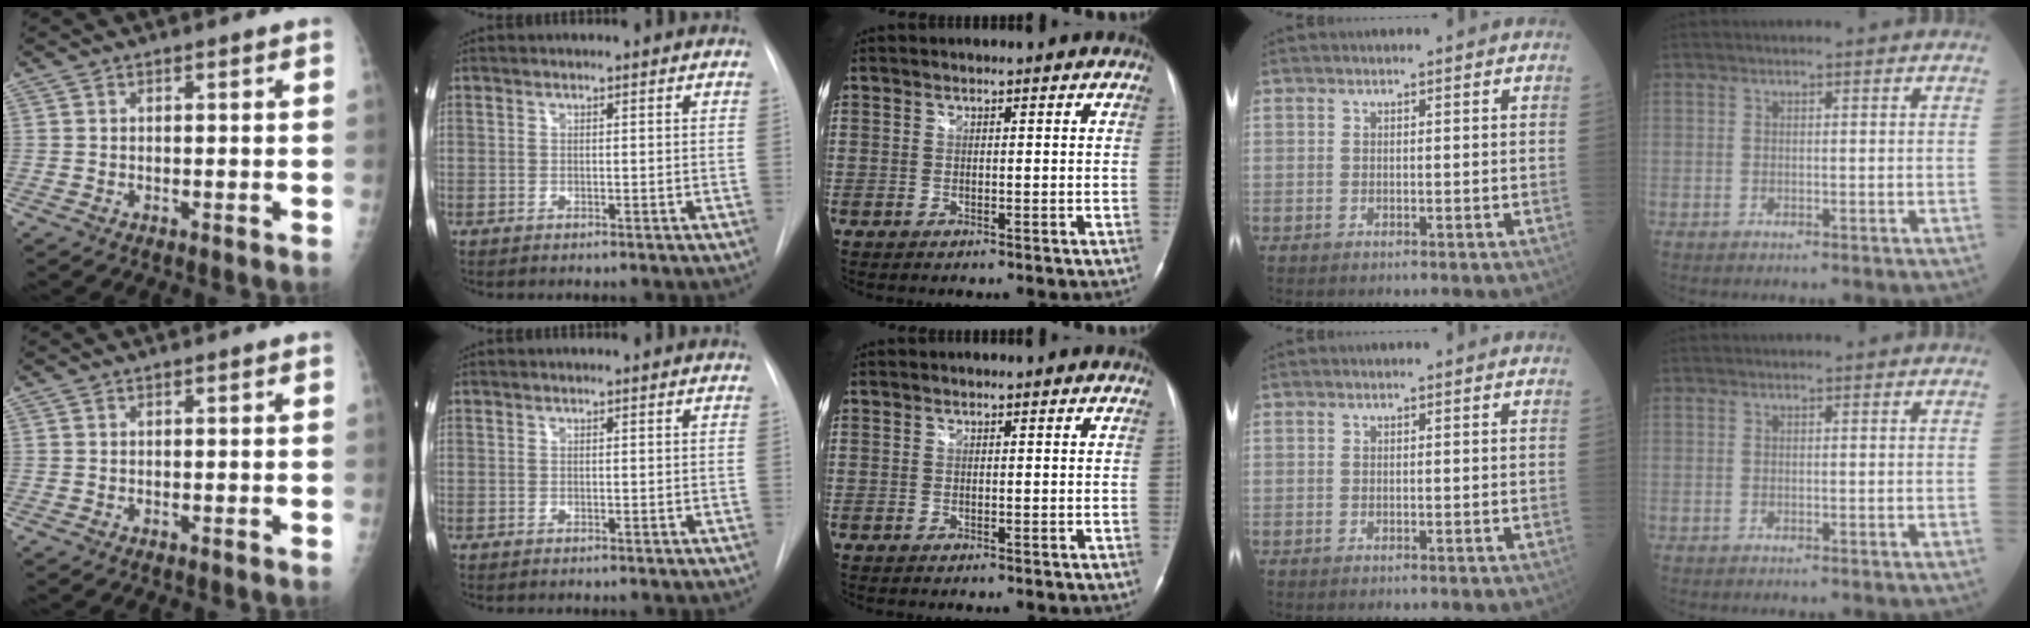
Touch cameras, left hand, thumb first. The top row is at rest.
{}